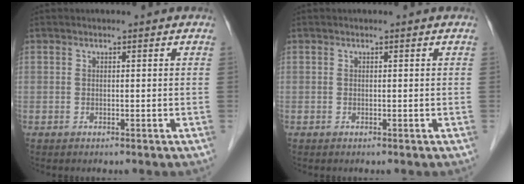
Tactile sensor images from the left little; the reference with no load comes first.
{"total": 0.0}